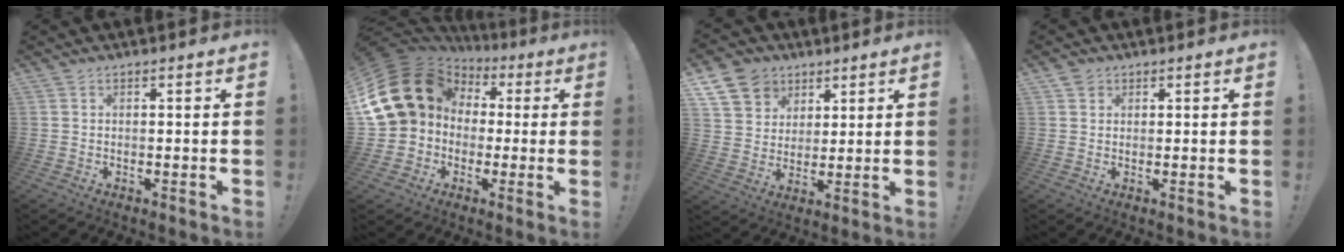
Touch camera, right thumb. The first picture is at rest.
{"total": 20.5, "force": [4.2, 17.0, 10.8], "torque": [-0.191, -0.016, 0.113]}
{"total": 12.2, "force": [6.5, 9.5, 3.9], "torque": [-0.061, -0.037, 0.132]}
{"total": 1.9, "force": [1.2, 1.4, 0.3], "torque": [-0.002, -0.002, 0.022]}